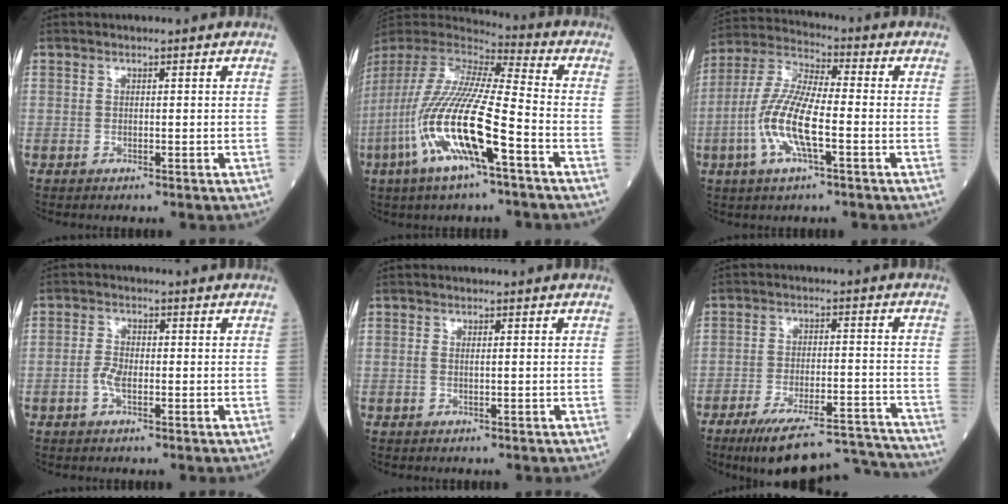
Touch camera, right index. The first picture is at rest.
{"total": 19.4, "force": [-7.5, 2.2, 17.7], "torque": [-0.396, -0.033, -0.149]}
{"total": 11.8, "force": [-3.1, 2.4, 11.2], "torque": [-0.241, 0.002, -0.063]}
{"total": 2.6, "force": [-0.9, 1.1, 2.2], "torque": [-0.047, 0.002, -0.020]}
{"total": 0.9, "force": [0.1, 0.2, 0.8], "torque": [-0.022, 0.000, 0.000]}
{"total": 17.0, "force": [-16.0, 1.3, 5.6], "torque": [-0.074, 0.013, -0.233]}